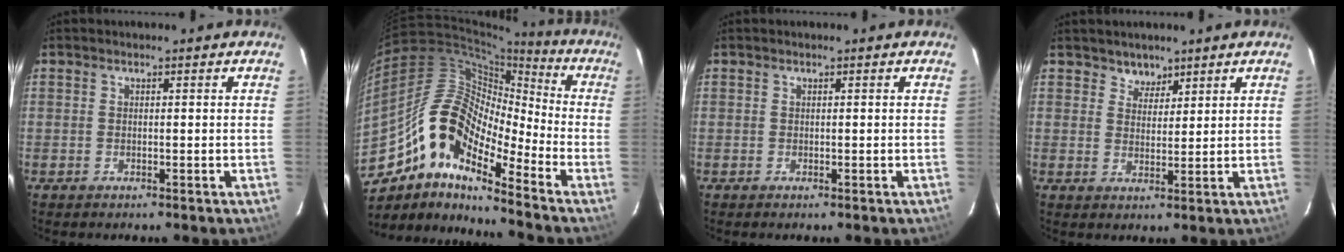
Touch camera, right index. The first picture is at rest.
{"total": 16.1, "force": [-9.7, 5.9, 11.4], "torque": [-0.187, 0.002, -0.200]}
{"total": 0.0}
{"total": 2.6, "force": [2.4, 1.0, 0.3], "torque": [0.001, 0.003, 0.044]}